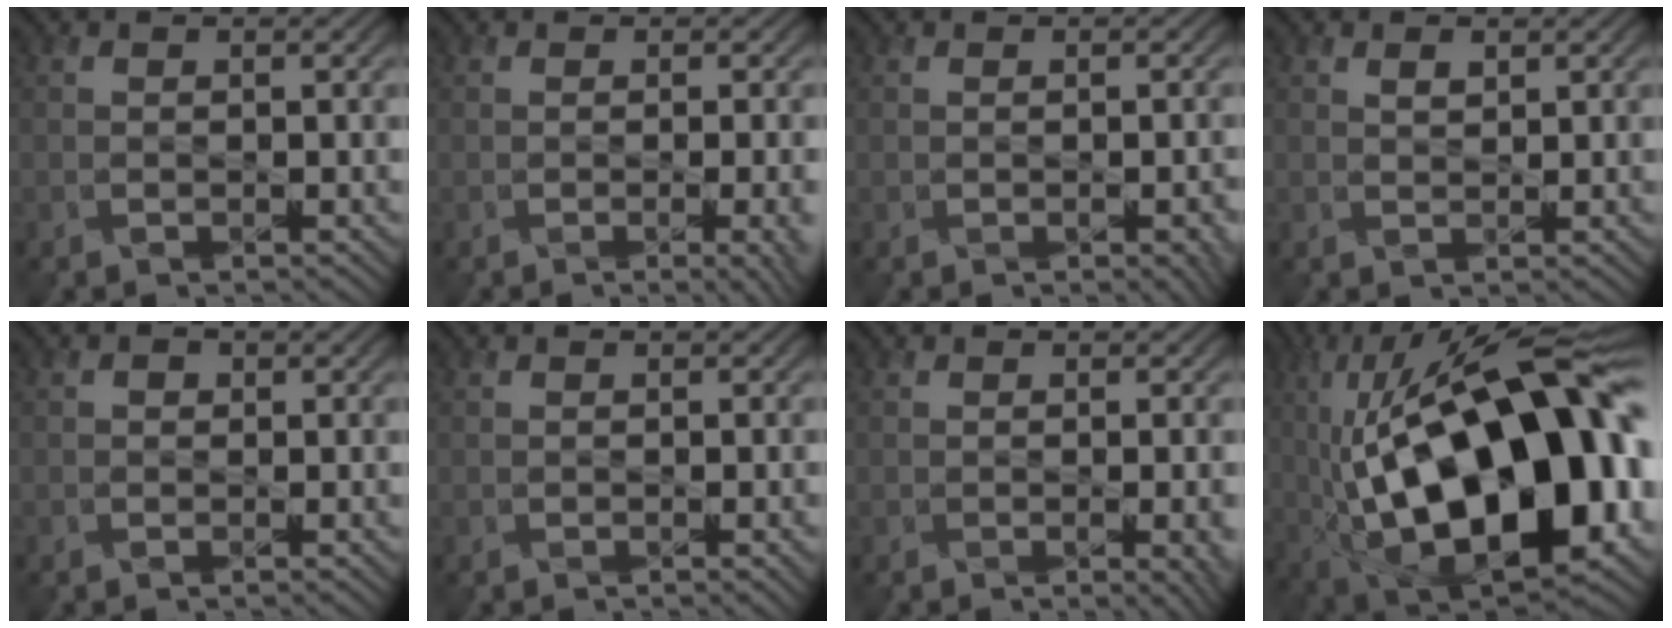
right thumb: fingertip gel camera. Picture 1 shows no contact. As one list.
[{"total": 5.5, "force": [-1.4, 2.1, 4.9], "torque": [-0.044, -0.009, -0.003]}, {"total": 2.6, "force": [-0.9, 1.0, 2.2], "torque": [-0.021, -0.005, 0.000]}, {"total": 1.0, "force": [0.9, 0.3, 0.3], "torque": [-0.004, 0.000, 0.021]}, {"total": 0.6, "force": [0.0, 0.6, 0.1], "torque": [-0.003, -0.005, -0.001]}, {"total": 1.6, "force": [-0.1, 0.5, 1.5], "torque": [-0.019, 0.001, 0.001]}, {"total": 4.0, "force": [-1.0, 1.5, 3.6], "torque": [-0.036, -0.010, 0.002]}, {"total": 21.8, "force": [-0.4, 9.9, 19.4], "torque": [-0.324, 0.017, -0.017]}]